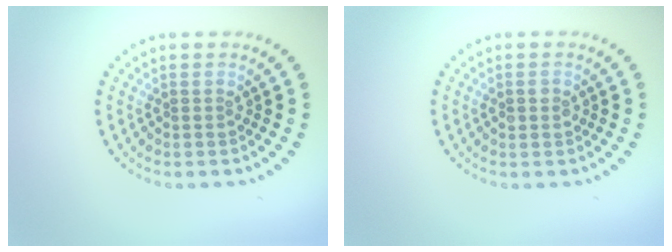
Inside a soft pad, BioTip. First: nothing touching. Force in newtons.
{"total": 1.4, "press": 1.4, "slide": 0.1}